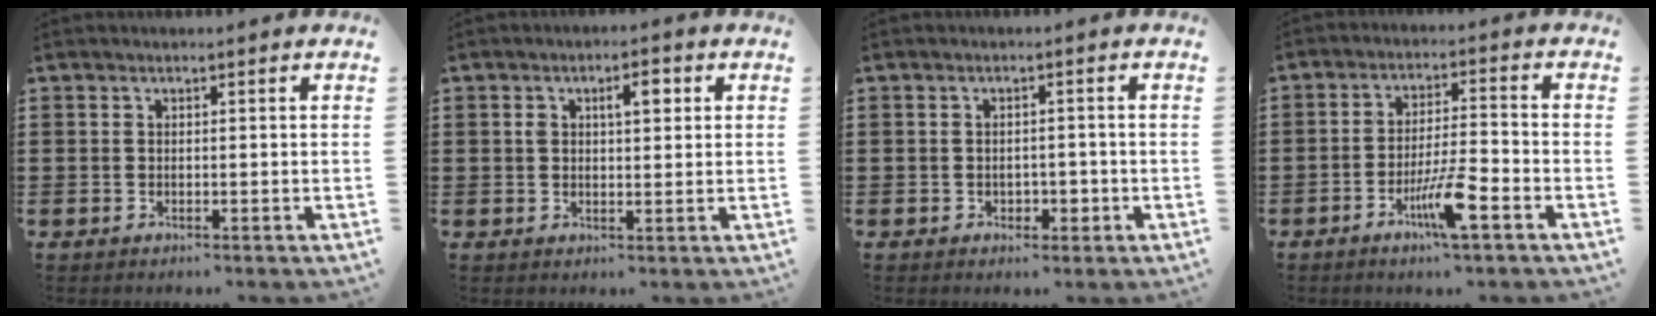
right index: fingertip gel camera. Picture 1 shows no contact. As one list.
[{"total": 3.7, "force": [1.1, 1.6, 3.1], "torque": [-0.048, 0.005, 0.013]}, {"total": 2.0, "force": [-0.7, 1.5, 1.2], "torque": [-0.026, 0.002, -0.015]}, {"total": 7.2, "force": [-3.7, 0.9, 6.2], "torque": [-0.117, -0.004, -0.067]}]